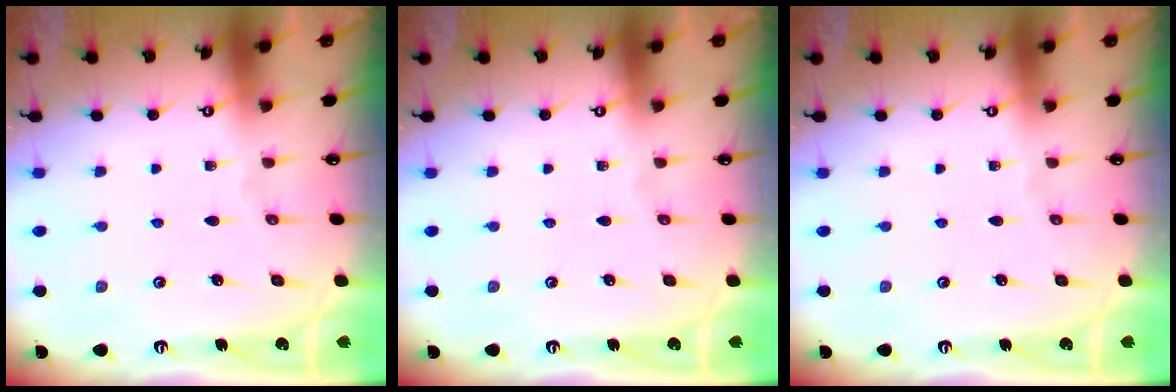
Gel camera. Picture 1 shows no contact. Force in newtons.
{"total": 0.0}
{"total": 0.0}